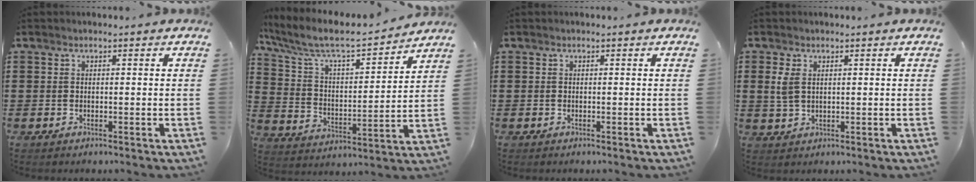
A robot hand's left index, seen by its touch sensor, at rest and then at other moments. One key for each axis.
{"total": 7.5, "fx": 6.5, "fy": 1.3, "fz": 3.5, "tx": -0.097, "ty": -0.044, "tz": 0.104}
{"total": 0.0}
{"total": 2.7, "fx": 0.8, "fy": 1.7, "fz": 2.0, "tx": -0.054, "ty": 0.005, "tz": 0.011}